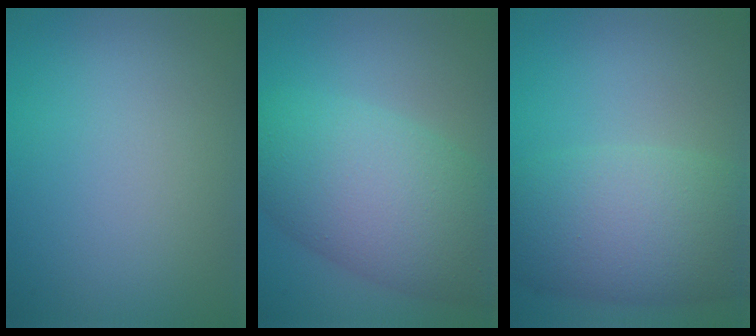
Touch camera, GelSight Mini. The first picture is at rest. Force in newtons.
{"total": 9.4, "press": 9.4, "slide": 0.3}
{"total": 8.4, "press": 8.4, "slide": 0.3}